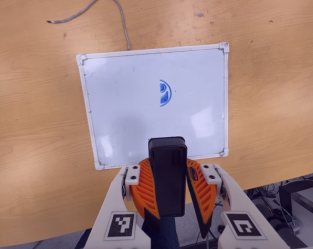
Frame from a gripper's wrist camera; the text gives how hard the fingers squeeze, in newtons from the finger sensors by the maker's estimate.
{"total": 10.8, "left": 10.1, "right": 11.4}